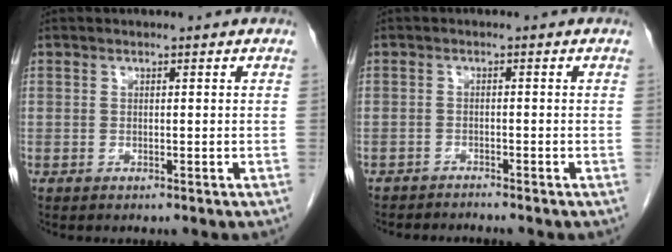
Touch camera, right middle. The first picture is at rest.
{"total": 2.9, "force": [-2.9, 0.0, 0.3], "torque": [-0.001, -0.007, -0.046]}